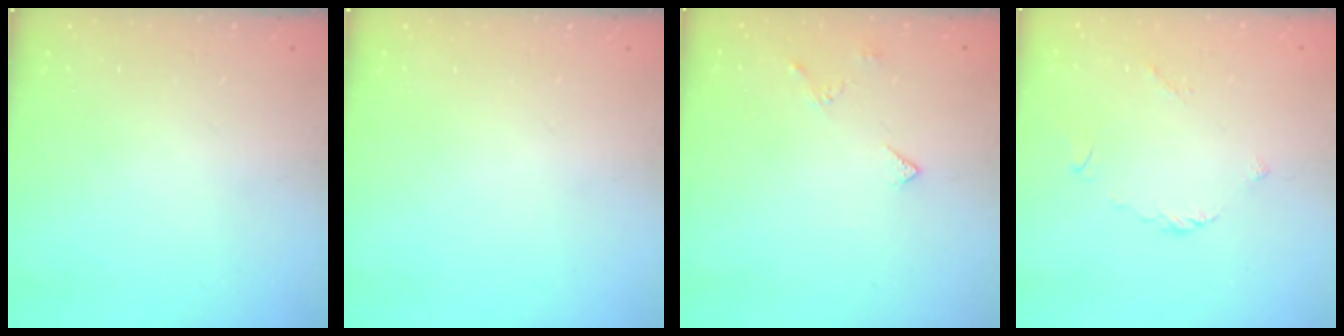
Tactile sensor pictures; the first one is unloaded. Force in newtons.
{"total": 0.0}
{"total": 4.7, "press": 4.6, "slide": 0.8}
{"total": 2.2, "press": 2.2, "slide": 0.6}